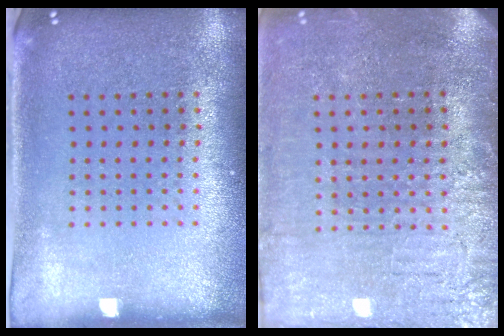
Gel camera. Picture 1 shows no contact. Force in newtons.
{"total": 4.1, "press": 3.7, "slide": 1.7}